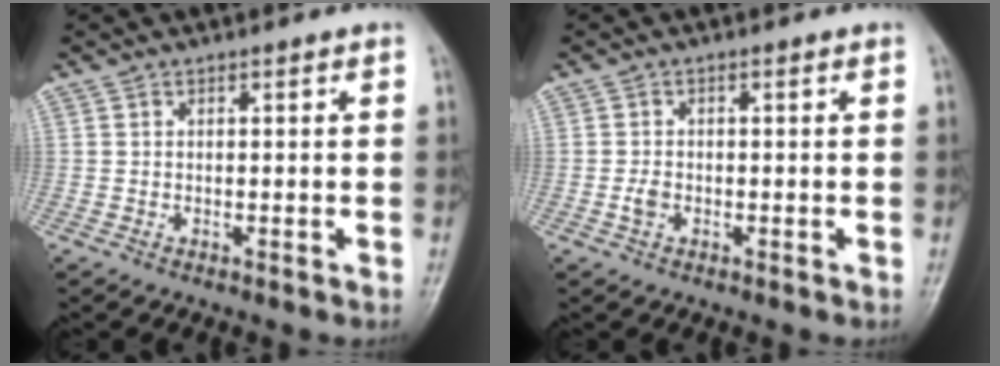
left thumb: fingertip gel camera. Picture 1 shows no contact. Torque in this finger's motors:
{"motor_torque": [-0.45, 0.58, 0.10, 0.02, 0.00]}